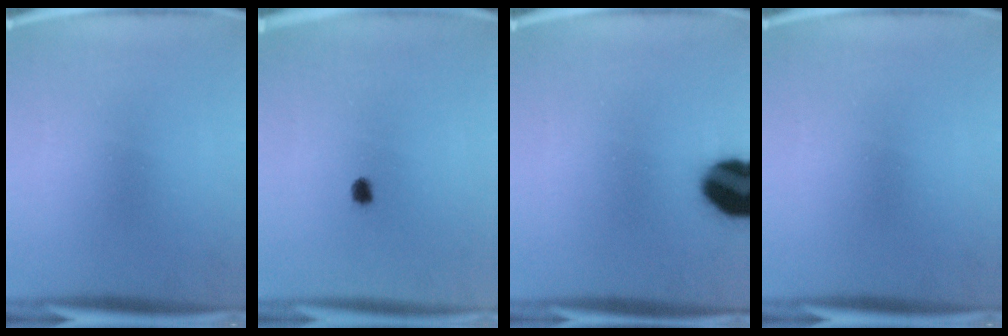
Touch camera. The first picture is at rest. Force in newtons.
{"total": 1.7}
{"total": 14.9}
{"total": 0.0}